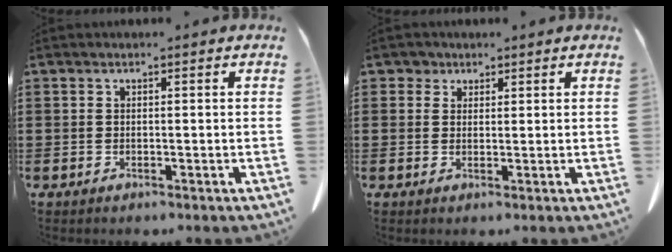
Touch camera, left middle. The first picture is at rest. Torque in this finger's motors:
{"motor_torque": [-0.25, 0.23, -0.01, -0.01]}